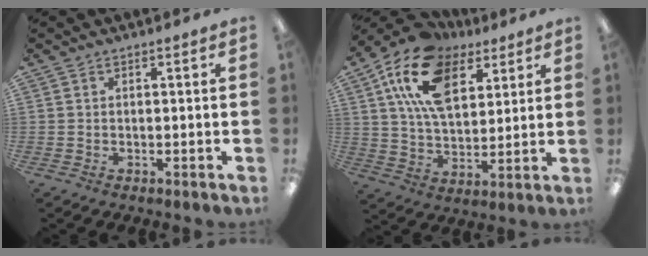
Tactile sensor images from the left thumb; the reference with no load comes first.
{"total": 18.5, "force": [9.5, 10.9, 11.5], "torque": [-0.208, -0.018, 0.173]}